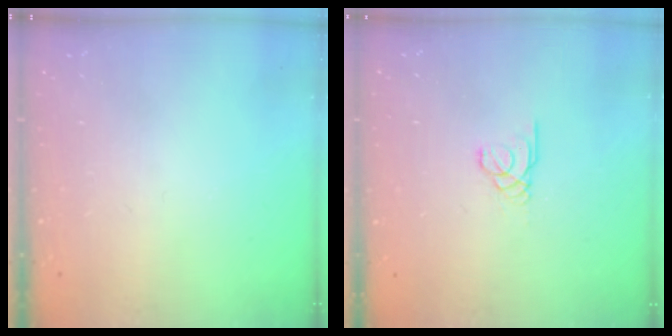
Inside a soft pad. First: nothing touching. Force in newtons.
{"total": 1.7, "press": 1.7, "slide": 0.2}